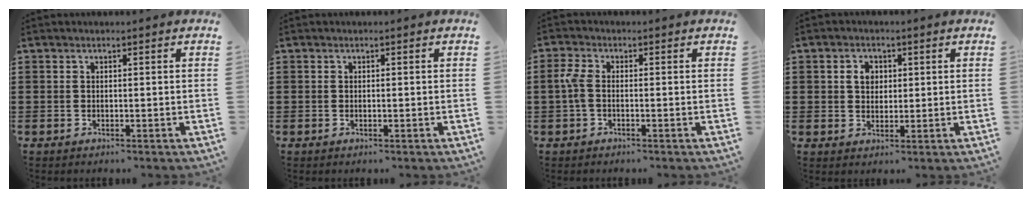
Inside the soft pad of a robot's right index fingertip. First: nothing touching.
{"total": 0.0}
{"total": 2.9, "force": [-0.5, 1.2, 2.6], "torque": [-0.071, -0.005, -0.015]}
{"total": 3.1, "force": [0.6, 2.5, 1.8], "torque": [-0.043, 0.011, 0.009]}